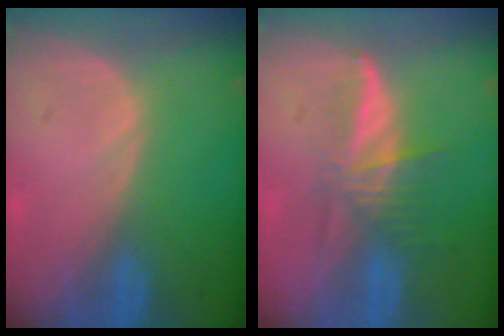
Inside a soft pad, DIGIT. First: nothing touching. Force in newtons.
{"total": 5.9, "press": 5.3, "slide": 2.4}